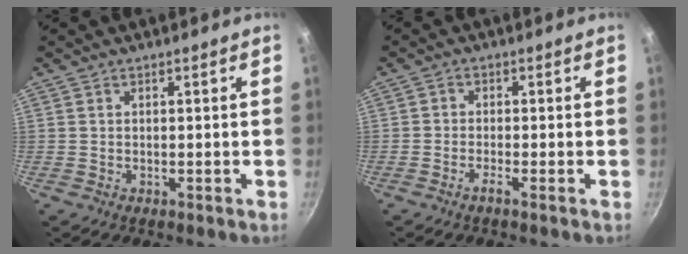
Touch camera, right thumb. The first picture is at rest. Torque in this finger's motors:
{"motor_torque": [-0.63, 0.10, -0.26, -0.08, 0.03]}